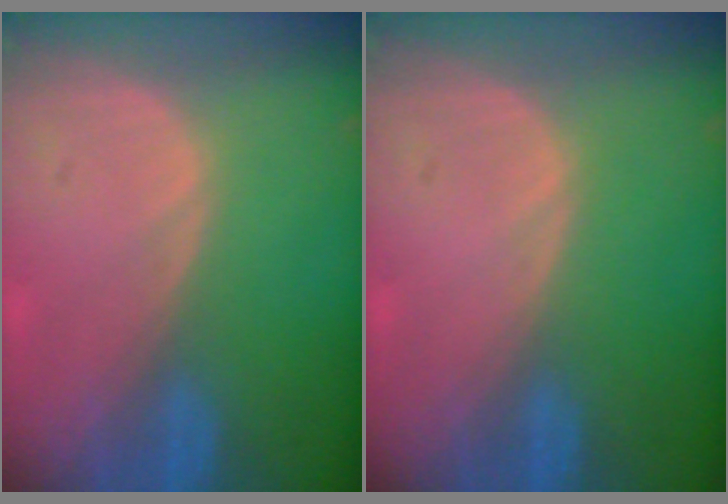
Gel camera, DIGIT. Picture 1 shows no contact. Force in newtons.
{"total": 0.0}